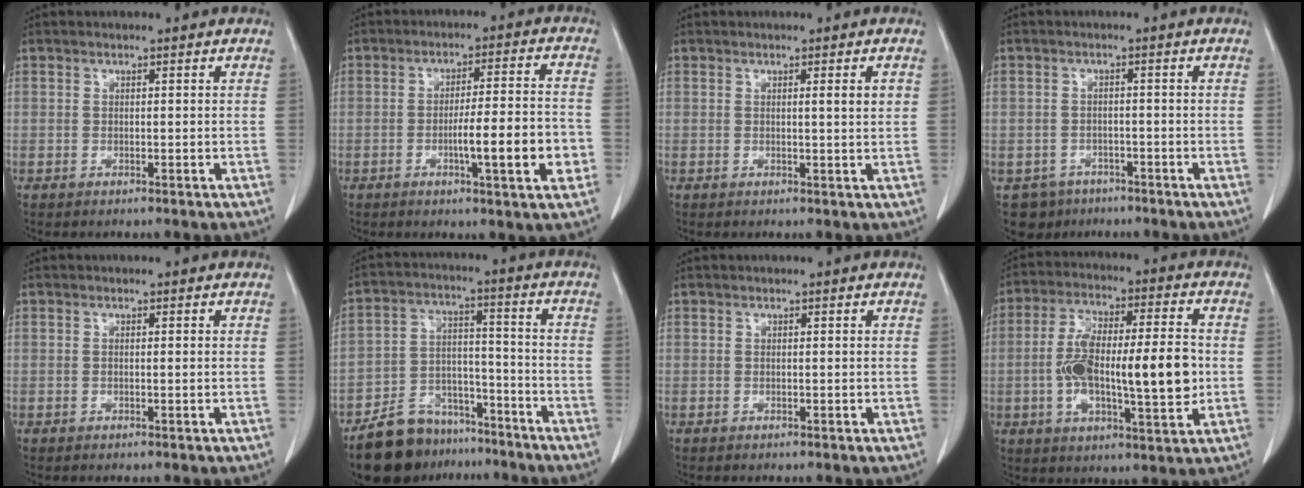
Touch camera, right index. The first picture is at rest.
{"total": 10.3, "force": [-3.0, 0.9, 9.9], "torque": [-0.149, 0.002, -0.045]}
{"total": 2.0, "force": [0.6, -0.1, 1.9], "torque": [-0.030, -0.001, 0.008]}
{"total": 4.6, "force": [-2.8, 3.6, 0.0], "torque": [0.007, 0.009, -0.036]}
{"total": 0.6, "force": [0.0, 0.1, 0.6], "torque": [-0.015, -0.002, 0.001]}
{"total": 11.8, "force": [-9.4, 6.2, 3.4], "torque": [-0.051, 0.033, -0.152]}
{"total": 0.0}
{"total": 16.9, "force": [-1.3, 4.3, 16.3], "torque": [-0.289, 0.011, -0.020]}